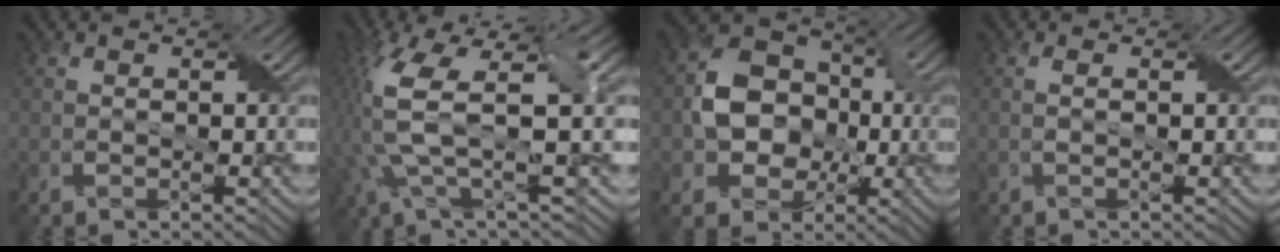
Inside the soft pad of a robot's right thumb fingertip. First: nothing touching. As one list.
[{"total": 10.6, "force": [1.0, 3.3, 10.0], "torque": [-0.229, -0.008, 0.015]}, {"total": 9.8, "force": [-1.1, 8.1, 5.3], "torque": [-0.103, -0.001, -0.039]}, {"total": 0.8, "force": [0.1, 0.2, 0.8], "torque": [-0.016, 0.006, -0.002]}]